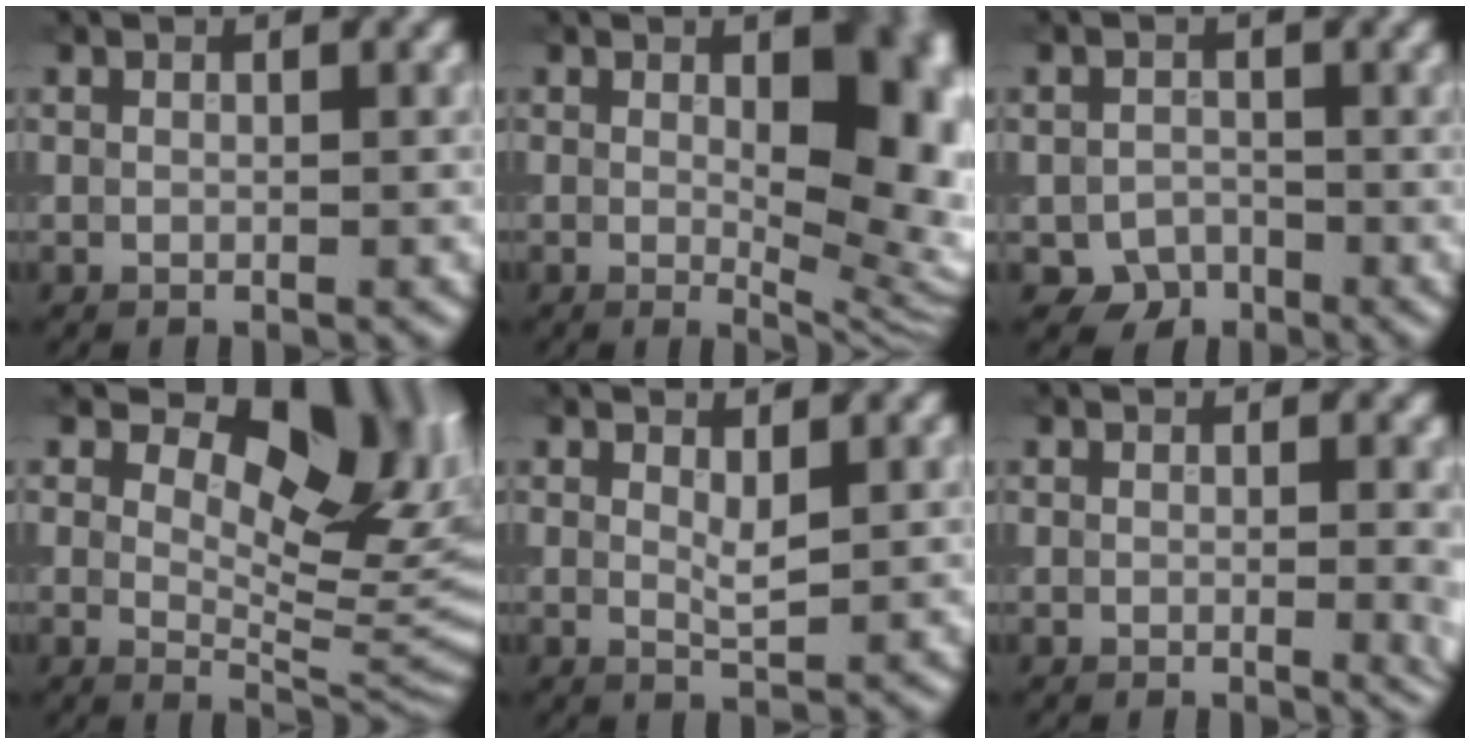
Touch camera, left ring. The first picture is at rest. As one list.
[{"total": 11.1, "force": [1.1, 4.8, 9.9], "torque": [-0.097, -0.001, 0.024]}, {"total": 2.3, "force": [-1.3, 1.8, 0.4], "torque": [0.006, 0.001, -0.026]}, {"total": 10.7, "force": [4.4, 5.6, 8.0], "torque": [-0.104, -0.002, 0.062]}, {"total": 1.5, "force": [0.5, 0.4, 1.4], "torque": [-0.027, -0.003, 0.011]}, {"total": 2.6, "force": [0.0, 0.9, 2.5], "torque": [-0.017, -0.003, -0.001]}]